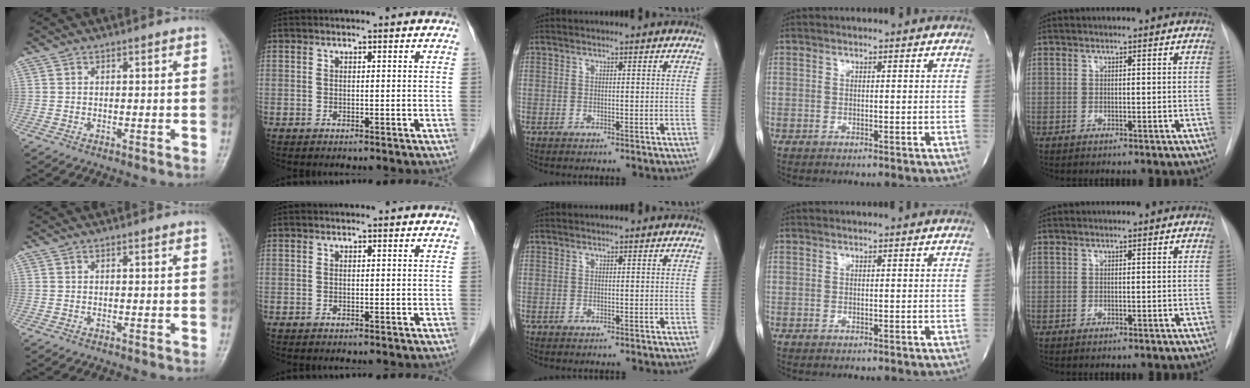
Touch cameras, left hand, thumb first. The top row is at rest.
{}